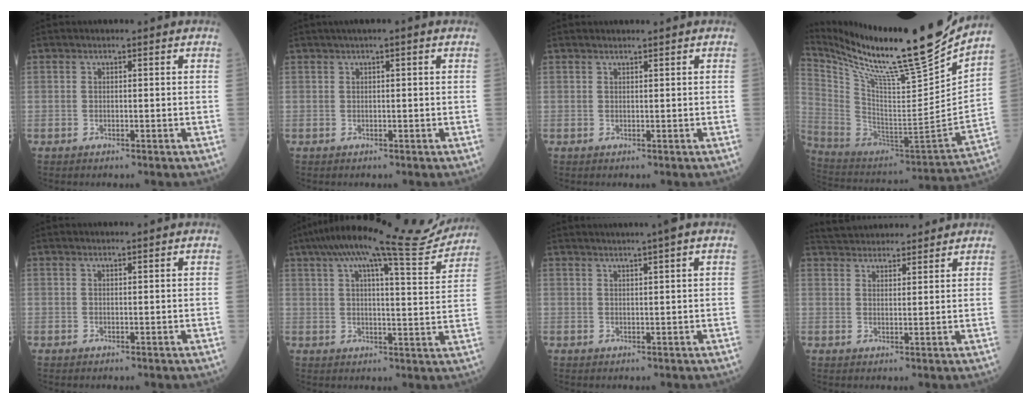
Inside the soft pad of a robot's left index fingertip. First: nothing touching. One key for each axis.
{"total": 2.4, "fx": 1.5, "fy": 0.0, "fz": 1.9, "tx": -0.033, "ty": 0.013, "tz": 0.024}
{"total": 1.7, "fx": 1.6, "fy": 0.0, "fz": 0.6, "tx": -0.007, "ty": 0.012, "tz": 0.025}
{"total": 27.0, "fx": 22.5, "fy": -0.1, "fz": 14.9, "tx": -0.270, "ty": -0.067, "tz": 0.372}
{"total": 1.4, "fx": 1.3, "fy": 0.0, "fz": 0.5, "tx": -0.006, "ty": 0.010, "tz": 0.022}
{"total": 18.1, "fx": 15.7, "fy": 1.5, "fz": 8.9, "tx": -0.147, "ty": 0.008, "tz": 0.210}
{"total": 4.2, "fx": 3.3, "fy": -0.9, "fz": 2.4, "tx": -0.037, "ty": 0.014, "tz": 0.051}
{"total": 10.3, "fx": 9.8, "fy": 2.2, "fz": 2.4, "tx": -0.037, "ty": 0.028, "tz": 0.147}